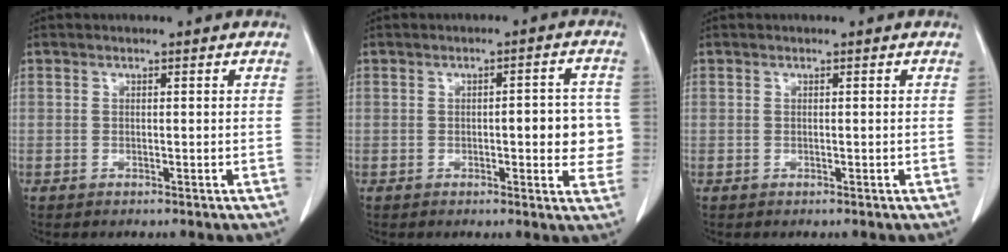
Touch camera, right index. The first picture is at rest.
{"total": 6.8, "force": [-0.5, 2.3, 6.4], "torque": [-0.065, 0.007, -0.008]}
{"total": 0.0}